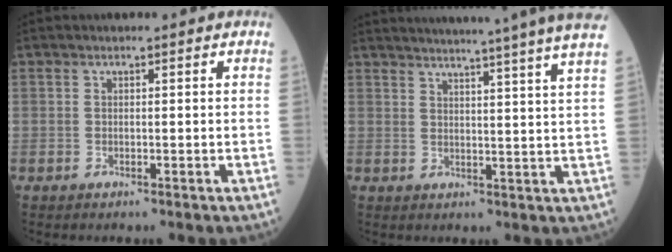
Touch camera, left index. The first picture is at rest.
{"total": 19.9, "force": [18.0, -2.6, 8.2], "torque": [-0.131, -0.054, 0.219]}